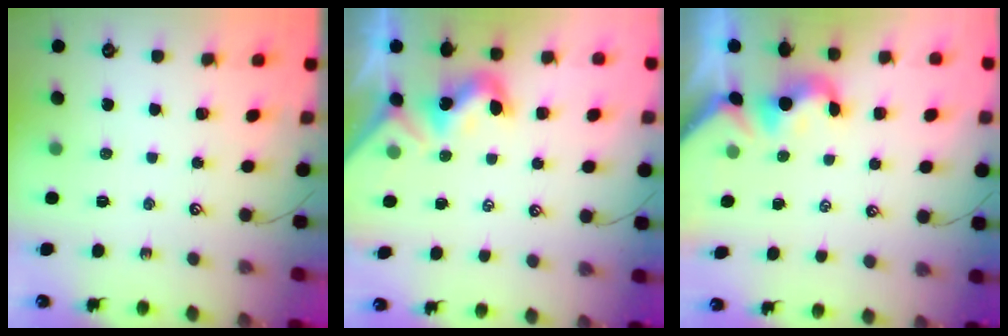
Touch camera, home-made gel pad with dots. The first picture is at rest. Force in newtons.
{"total": 1.9, "press": 1.9, "slide": 0.3}
{"total": 1.6, "press": 1.5, "slide": 0.4}